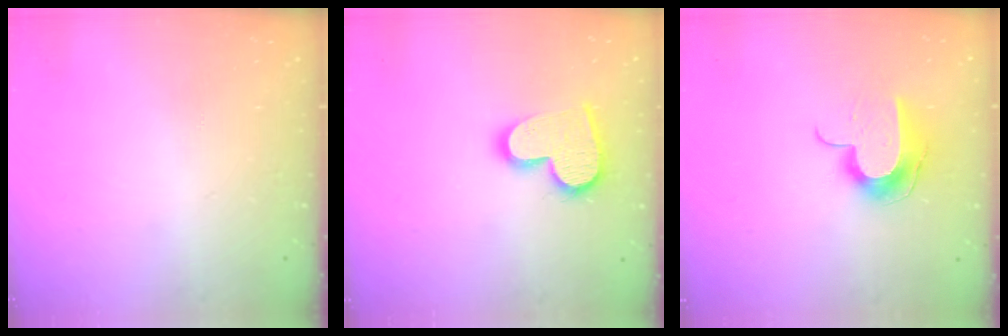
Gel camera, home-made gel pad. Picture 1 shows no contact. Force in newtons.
{"total": 15.2, "press": 15.1, "slide": 1.2}
{"total": 11.8, "press": 11.8, "slide": 0.7}